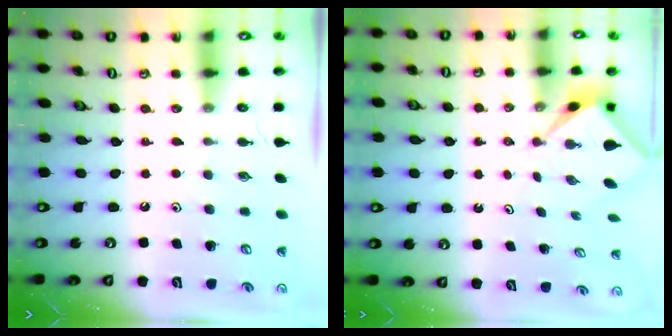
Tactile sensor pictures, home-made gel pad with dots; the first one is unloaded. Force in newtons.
{"total": 2.2, "press": 2.2, "slide": 0.2}